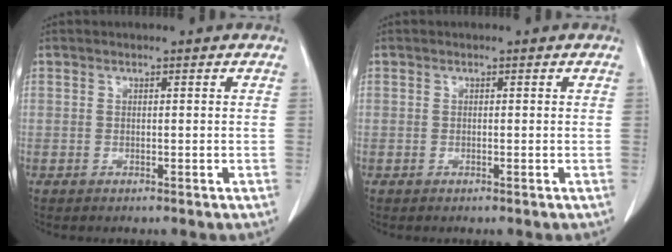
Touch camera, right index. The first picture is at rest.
{"total": 0.0}